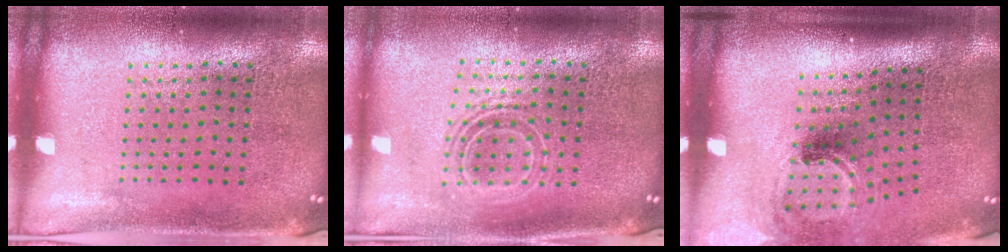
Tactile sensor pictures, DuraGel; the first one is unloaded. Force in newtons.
{"total": 1.6, "press": 1.3, "slide": 1.0}
{"total": 1.6, "press": 1.2, "slide": 1.1}